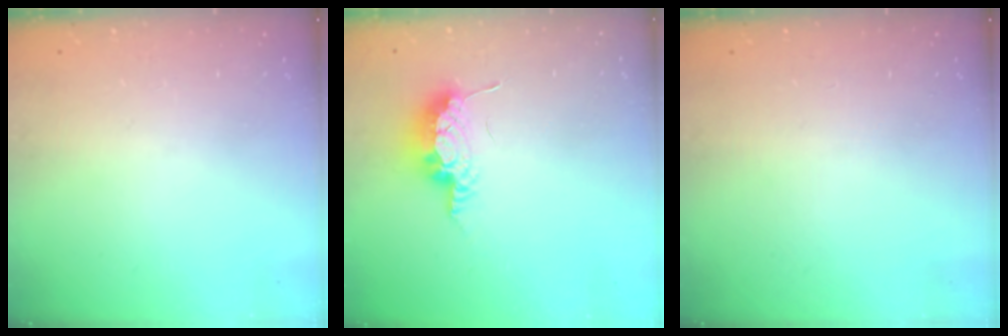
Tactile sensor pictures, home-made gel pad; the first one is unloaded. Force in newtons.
{"total": 8.4, "press": 8.2, "slide": 1.6}
{"total": 0.0}